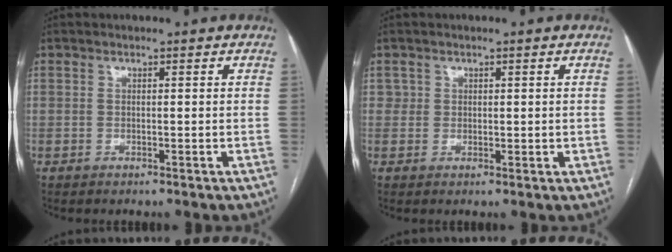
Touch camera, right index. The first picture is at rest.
{"total": 1.9, "force": [0.6, 1.7, 0.4], "torque": [0.002, -0.001, 0.009]}